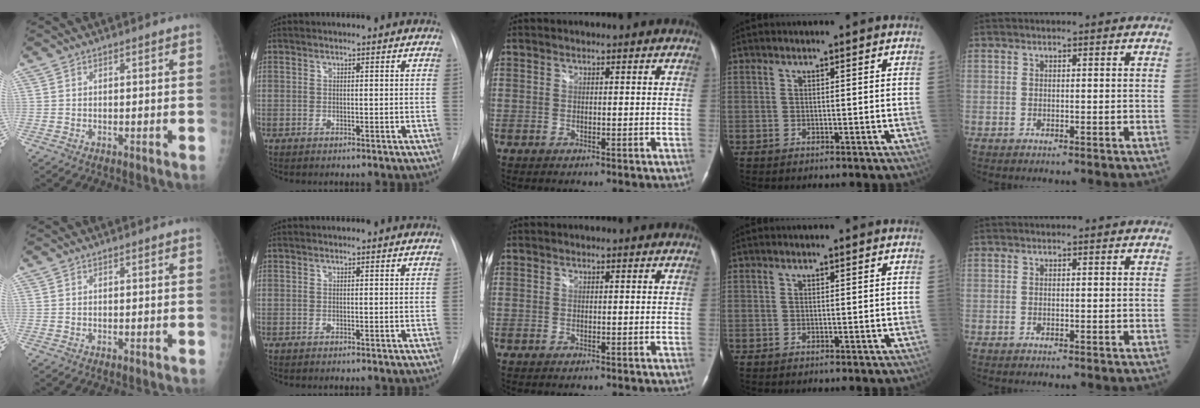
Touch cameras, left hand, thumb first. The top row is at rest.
{}